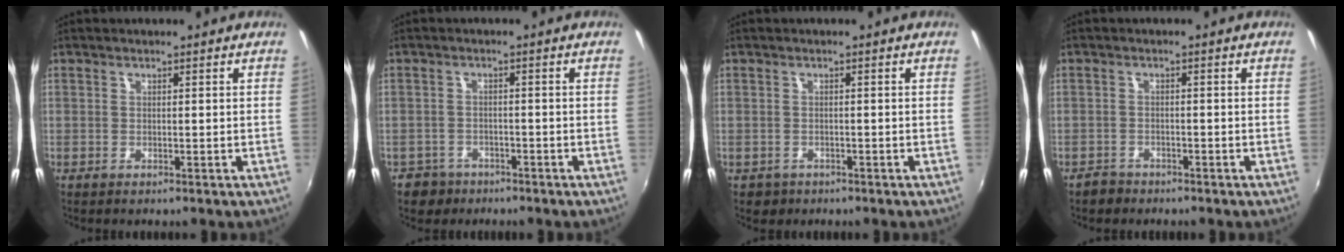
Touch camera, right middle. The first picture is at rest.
{"total": 4.5, "force": [-3.1, 3.2, 0.6], "torque": [-0.028, 0.007, -0.050]}
{"total": 2.4, "force": [-1.3, 1.9, 0.7], "torque": [-0.020, -0.003, -0.016]}
{"total": 2.5, "force": [-2.0, 1.4, 0.2], "torque": [-0.013, 0.002, -0.036]}